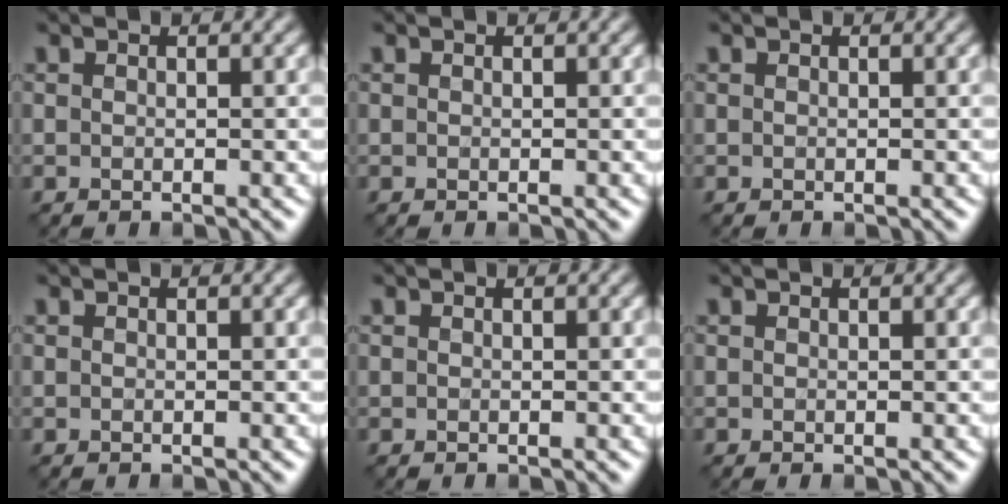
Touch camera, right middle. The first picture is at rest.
{"total": 0.0}
{"total": 0.0}
{"total": 0.0}
{"total": 0.0}
{"total": 0.0}